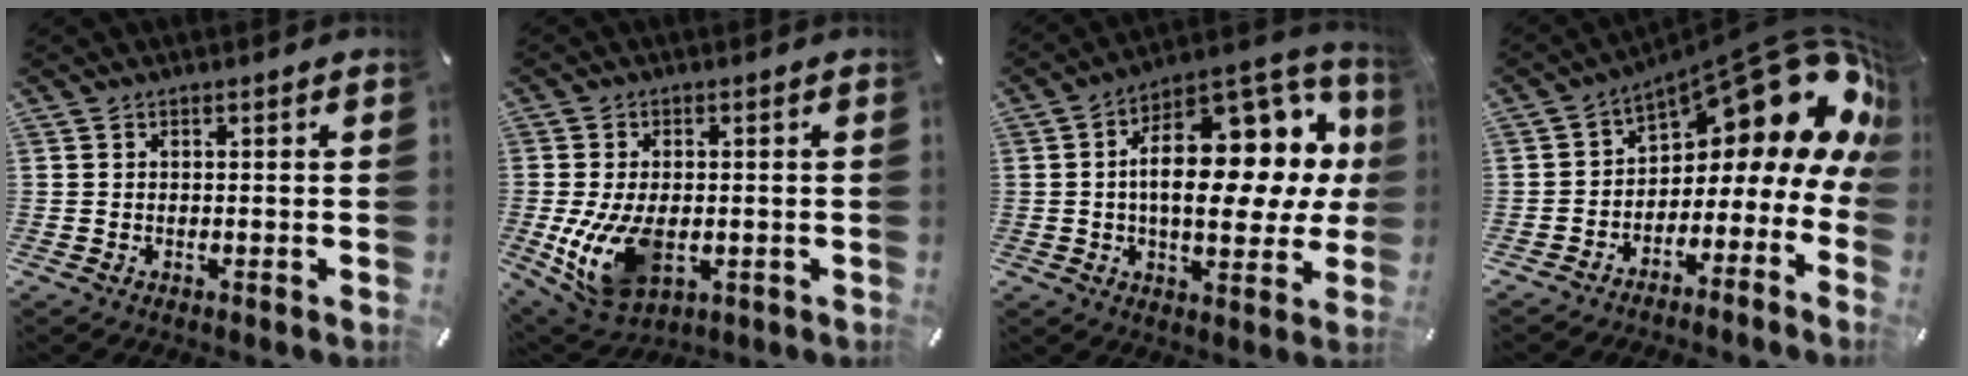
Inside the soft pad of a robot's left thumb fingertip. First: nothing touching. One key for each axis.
{"total": 11.8, "fx": -1.9, "fy": 7.5, "fz": 9.0, "tx": -0.194, "ty": -0.009, "tz": -0.028}
{"total": 22.8, "fx": 5.0, "fy": 12.1, "fz": 18.6, "tx": -0.255, "ty": -0.040, "tz": 0.088}
{"total": 14.7, "fx": 8.5, "fy": 7.2, "fz": 9.5, "tx": -0.111, "ty": -0.079, "tz": 0.133}